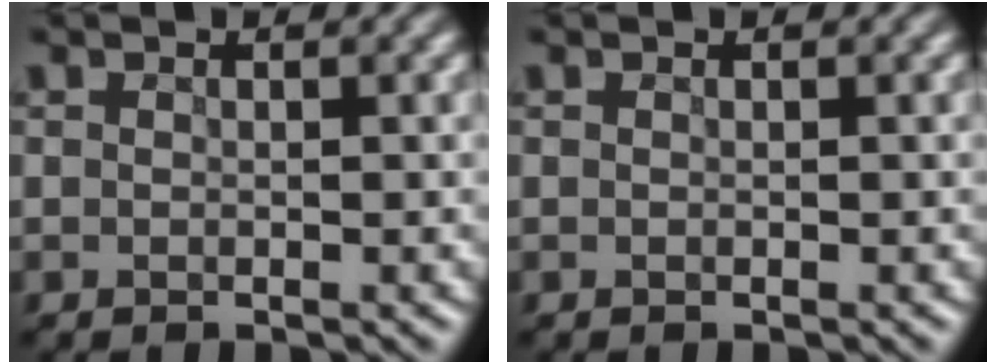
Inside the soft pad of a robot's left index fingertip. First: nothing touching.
{"total": 0.0}